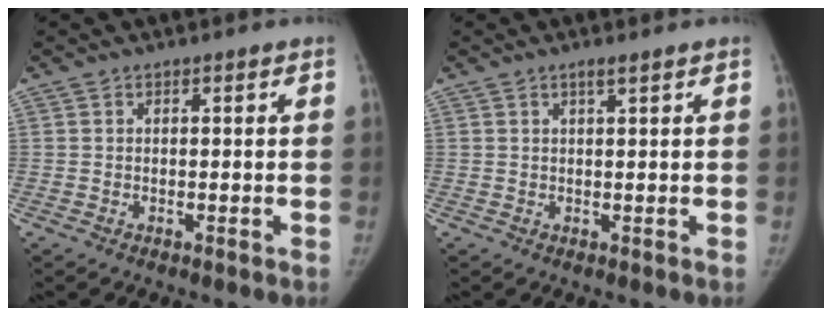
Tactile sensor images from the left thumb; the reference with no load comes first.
{"total": 1.3, "force": [0.9, 0.1, 1.0], "torque": [-0.016, -0.004, 0.016]}